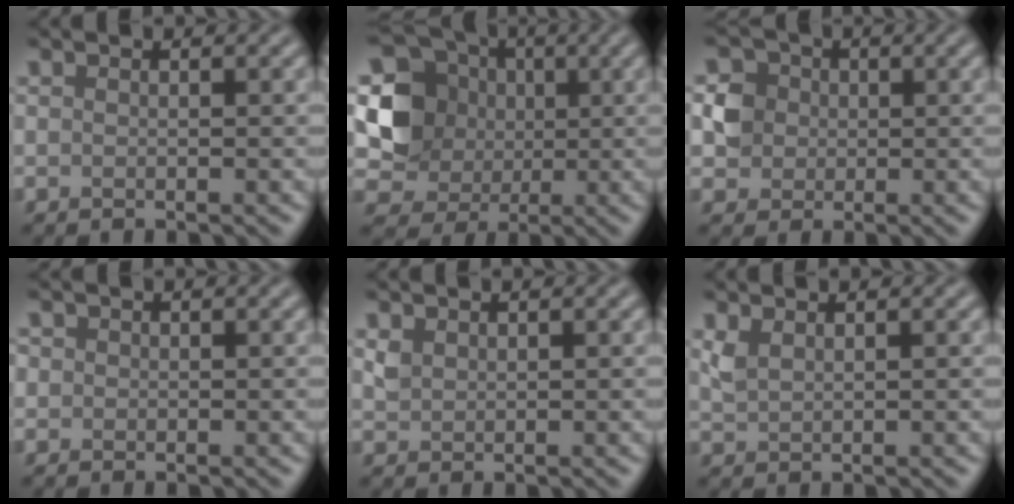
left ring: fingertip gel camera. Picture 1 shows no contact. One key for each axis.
{"total": 6.9, "fx": 0.9, "fy": 6.2, "fz": 2.9, "tx": -0.060, "ty": -0.002, "tz": 0.011}
{"total": 2.8, "fx": 0.2, "fy": 2.7, "fz": 0.7, "tx": -0.001, "ty": 0.005, "tz": 0.005}
{"total": 0.8, "fx": 0.2, "fy": 0.8, "fz": 0.1, "tx": 0.004, "ty": 0.000, "tz": -0.002}
{"total": 1.1, "fx": 0.7, "fy": 0.8, "fz": 0.4, "tx": -0.010, "ty": 0.001, "tz": 0.017}
{"total": 1.4, "fx": 1.0, "fy": 0.6, "fz": 0.8, "tx": -0.023, "ty": 0.000, "tz": 0.025}